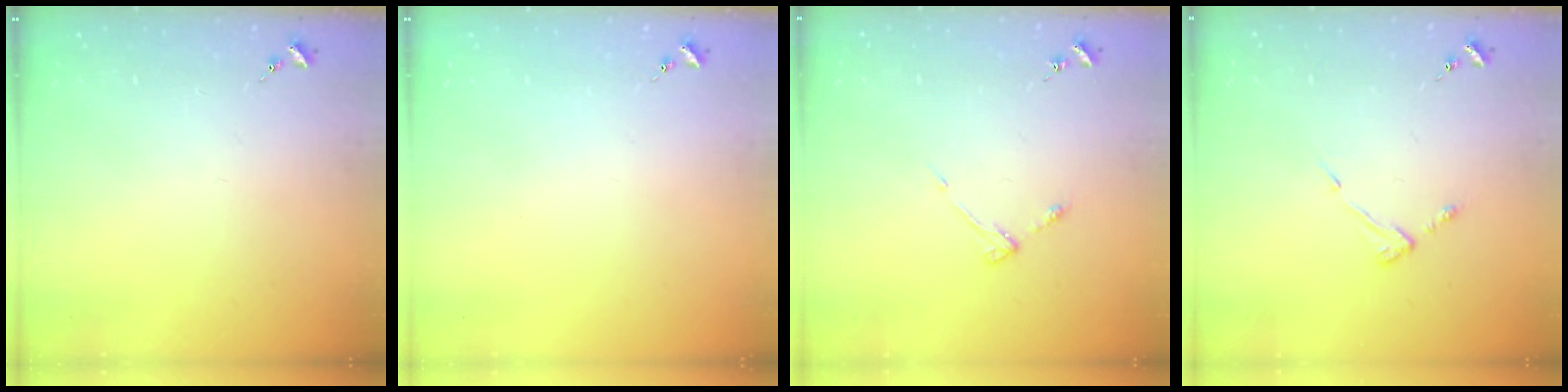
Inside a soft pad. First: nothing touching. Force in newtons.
{"total": 0.0}
{"total": 3.6, "press": 3.6, "slide": 0.5}
{"total": 5.2, "press": 5.1, "slide": 0.6}